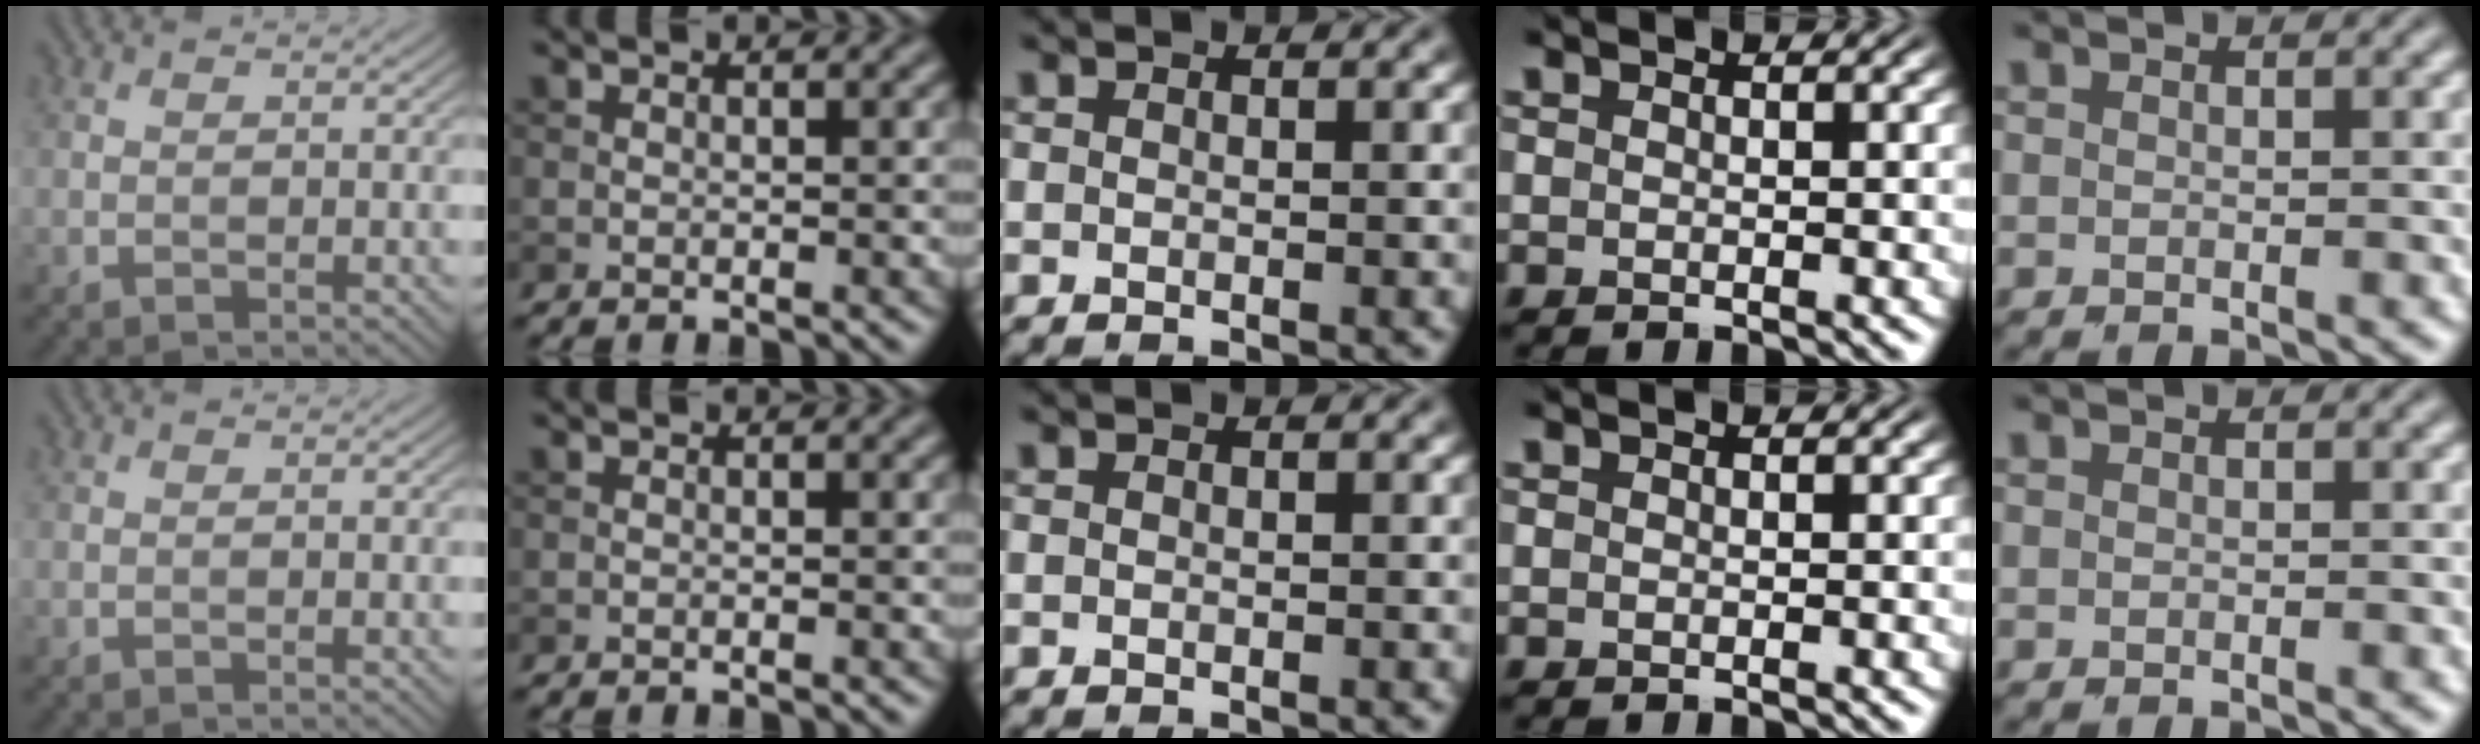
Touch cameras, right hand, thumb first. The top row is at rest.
{}